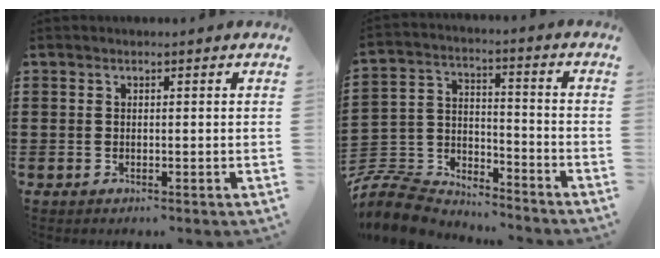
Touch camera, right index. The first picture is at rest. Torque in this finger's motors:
{"motor_torque": [-0.19, 0.26, -0.85, -0.21]}